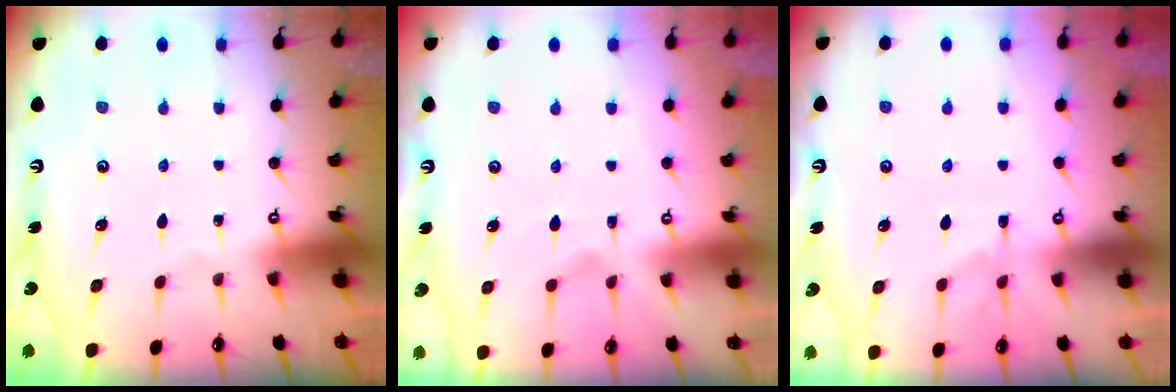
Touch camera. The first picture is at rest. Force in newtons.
{"total": 1.5, "press": 0.9, "slide": 1.2}
{"total": 1.2, "press": 0.1, "slide": 1.2}